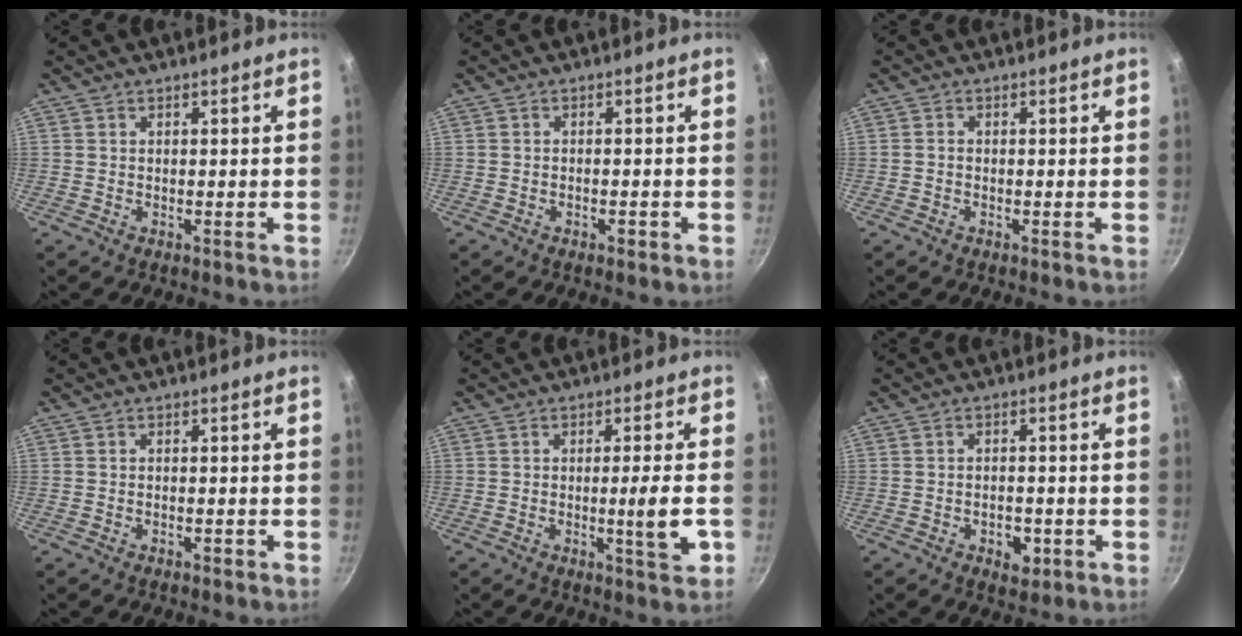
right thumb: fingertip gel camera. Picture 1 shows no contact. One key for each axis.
{"total": 1.5, "fx": -0.8, "fy": 0.7, "fz": 1.0, "tx": -0.019, "ty": 0.005, "tz": -0.012}
{"total": 0.8, "fx": -0.4, "fy": 0.6, "fz": 0.4, "tx": -0.005, "ty": 0.004, "tz": -0.010}
{"total": 1.0, "fx": -0.6, "fy": 0.4, "fz": 0.7, "tx": -0.015, "ty": 0.004, "tz": -0.010}
{"total": 6.6, "fx": -1.4, "fy": 0.4, "fz": 6.4, "tx": -0.097, "ty": 0.001, "tz": -0.021}
{"total": 4.7, "fx": -1.8, "fy": 2.8, "fz": 3.3, "tx": -0.036, "ty": 0.009, "tz": -0.022}